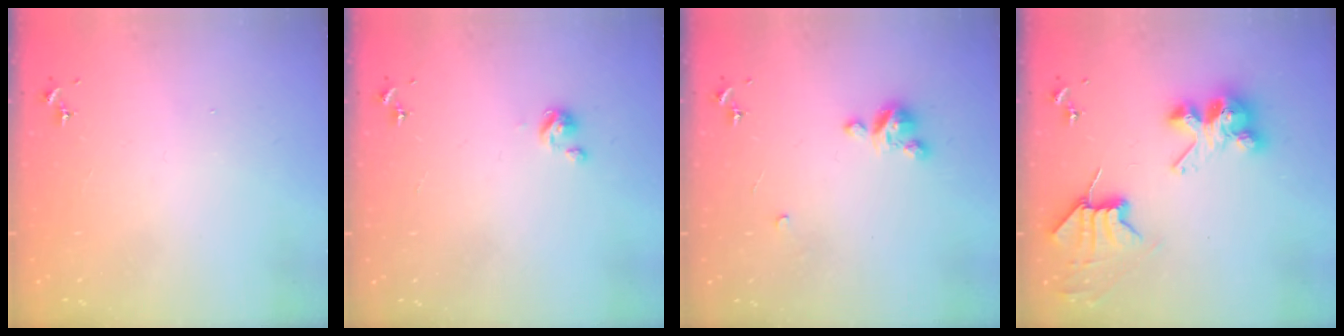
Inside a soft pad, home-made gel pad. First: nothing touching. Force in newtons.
{"total": 2.7, "press": 2.7, "slide": 0.3}
{"total": 5.8, "press": 5.7, "slide": 0.4}
{"total": 9.0, "press": 8.9, "slide": 1.3}